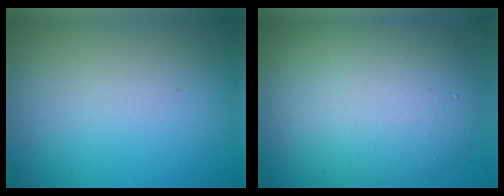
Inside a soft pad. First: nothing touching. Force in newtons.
{"total": 8.9, "press": 8.9, "slide": 0.3}